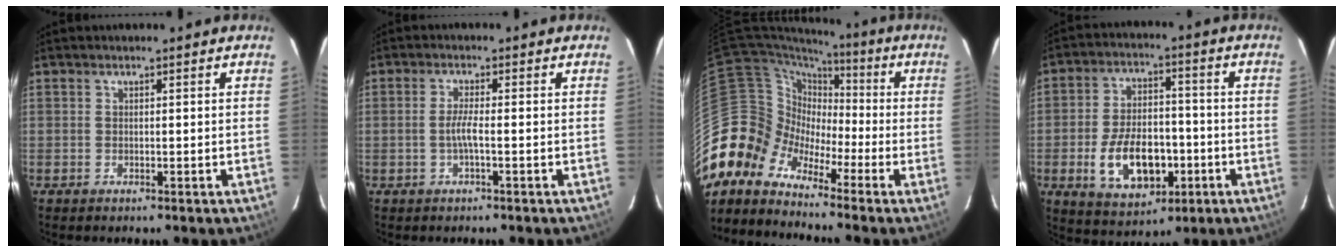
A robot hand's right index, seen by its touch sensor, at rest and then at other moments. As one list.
[{"total": 2.6, "force": [-0.8, -0.2, 2.4], "torque": [-0.050, 0.000, -0.016]}, {"total": 8.8, "force": [-5.6, 6.8, 0.5], "torque": [-0.019, 0.043, -0.142]}, {"total": 13.5, "force": [-4.1, 7.8, 10.1], "torque": [-0.206, 0.006, -0.052]}]